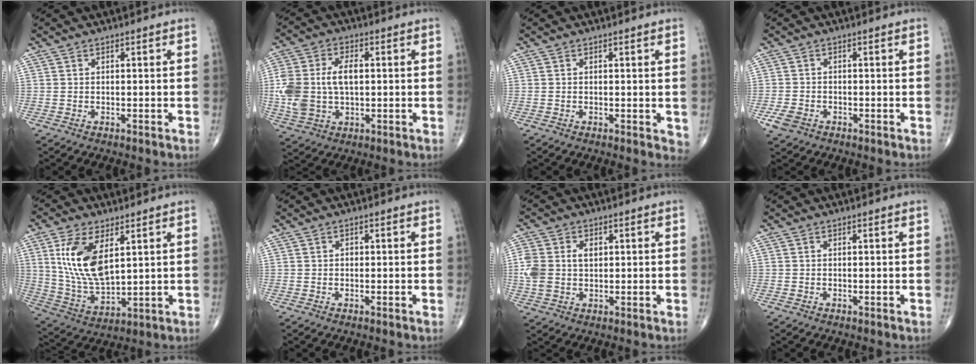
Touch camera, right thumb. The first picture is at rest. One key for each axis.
{"total": 12.6, "fx": 0.3, "fy": 7.8, "fz": 9.9, "tx": -0.210, "ty": 0.015, "tz": 0.012}
{"total": 1.6, "fx": 0.1, "fy": 0.9, "fz": 1.3, "tx": -0.010, "ty": -0.004, "tz": -0.001}
{"total": 3.5, "fx": -1.7, "fy": 2.4, "fz": 1.8, "tx": -0.038, "ty": 0.004, "tz": -0.029}
{"total": 14.1, "fx": 4.5, "fy": 6.9, "fz": 11.4, "tx": -0.221, "ty": -0.025, "tz": 0.099}
{"total": 1.0, "fx": -0.1, "fy": 0.9, "fz": 0.6, "tx": -0.002, "ty": 0.003, "tz": -0.005}
{"total": 8.1, "fx": 0.8, "fy": 5.7, "fz": 5.8, "tx": -0.134, "ty": 0.012, "tz": 0.021}
{"total": 0.0}